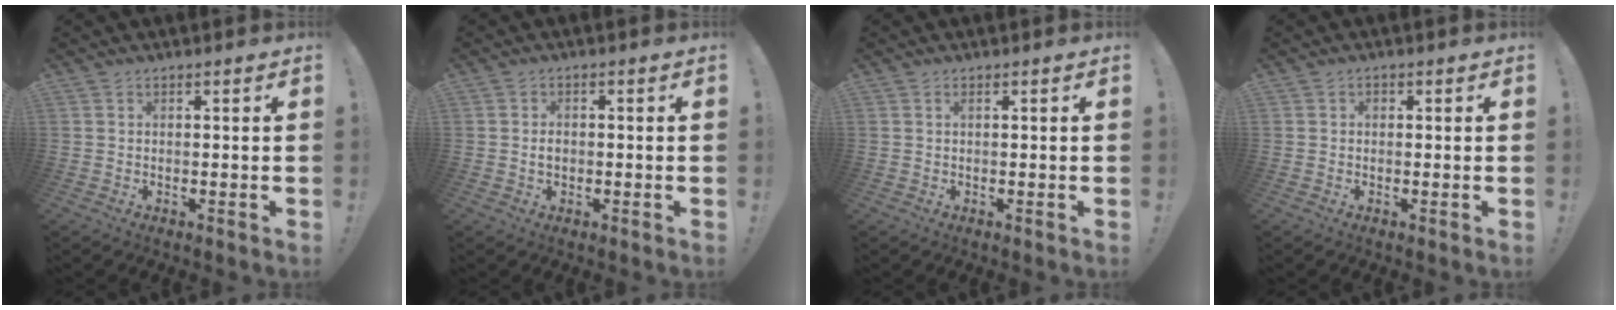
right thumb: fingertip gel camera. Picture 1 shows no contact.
{"total": 2.0, "force": [-0.6, 1.3, 1.3], "torque": [-0.021, 0.005, -0.012]}
{"total": 0.7, "force": [0.2, 0.0, 0.7], "torque": [-0.014, 0.001, 0.003]}
{"total": 0.9, "force": [-0.1, 0.8, 0.4], "torque": [-0.015, 0.008, -0.002]}